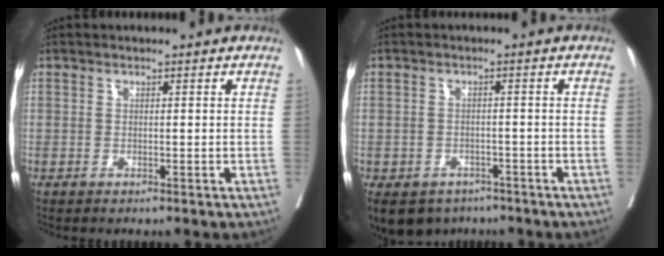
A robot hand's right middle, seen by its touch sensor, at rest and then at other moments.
{"total": 10.8, "force": [-6.7, 7.8, 3.2], "torque": [-0.087, -0.010, -0.089]}